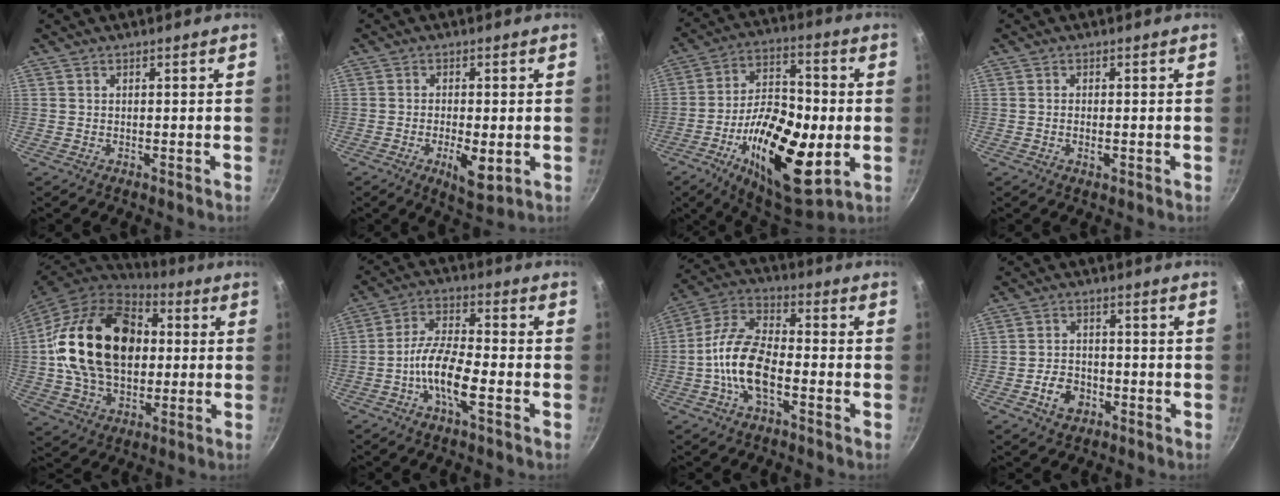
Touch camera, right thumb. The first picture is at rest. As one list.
[{"total": 5.8, "force": [-1.5, 2.2, 5.2], "torque": [-0.081, -0.003, -0.019]}, {"total": 23.3, "force": [-5.1, 10.7, 20.1], "torque": [-0.324, 0.015, -0.086]}, {"total": 1.1, "force": [-0.3, 0.5, 1.0], "torque": [-0.019, 0.001, -0.008]}, {"total": 26.4, "force": [2.9, 18.5, 18.7], "torque": [-0.315, 0.032, 0.046]}, {"total": 9.8, "force": [-3.4, 3.1, 8.7], "torque": [-0.164, 0.030, -0.075]}, {"total": 12.7, "force": [-3.4, 6.1, 10.7], "torque": [-0.197, 0.039, -0.082]}, {"total": 5.7, "force": [-2.5, 4.1, 3.1], "torque": [-0.043, 0.020, -0.045]}]